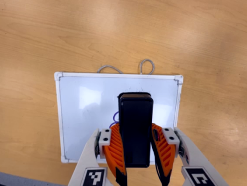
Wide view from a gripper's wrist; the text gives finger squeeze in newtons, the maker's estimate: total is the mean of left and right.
{"total": 9.7, "left": 7.7, "right": 11.7}